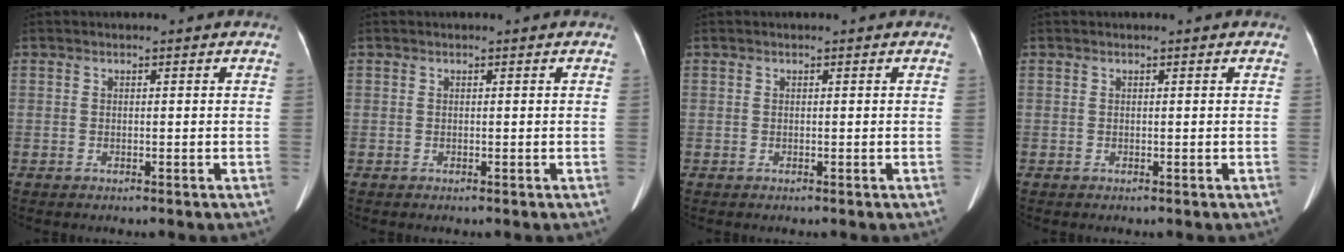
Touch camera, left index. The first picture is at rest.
{"total": 0.0}
{"total": 0.0}
{"total": 0.0}